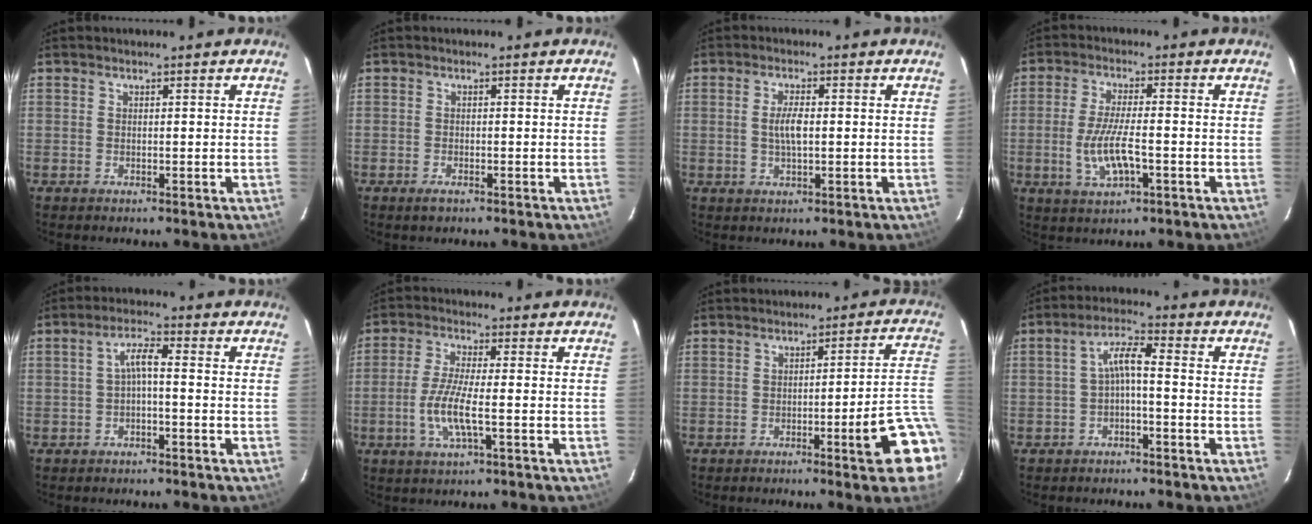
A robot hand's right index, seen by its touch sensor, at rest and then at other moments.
{"total": 1.5, "force": [-1.0, 0.7, 0.9], "torque": [-0.019, -0.004, -0.018]}
{"total": 3.7, "force": [0.0, 1.3, 3.5], "torque": [-0.065, 0.001, 0.001]}
{"total": 8.2, "force": [-2.4, 2.3, 7.5], "torque": [-0.150, -0.009, -0.043]}
{"total": 3.3, "force": [-1.0, 0.6, 3.1], "torque": [-0.066, 0.012, -0.019]}
{"total": 7.1, "force": [-2.1, 0.9, 6.7], "torque": [-0.142, -0.005, -0.045]}
{"total": 10.2, "force": [-3.8, -0.4, 9.5], "torque": [-0.095, 0.004, -0.046]}
{"total": 4.4, "force": [-1.5, 0.8, 4.1], "torque": [-0.089, 0.015, -0.028]}